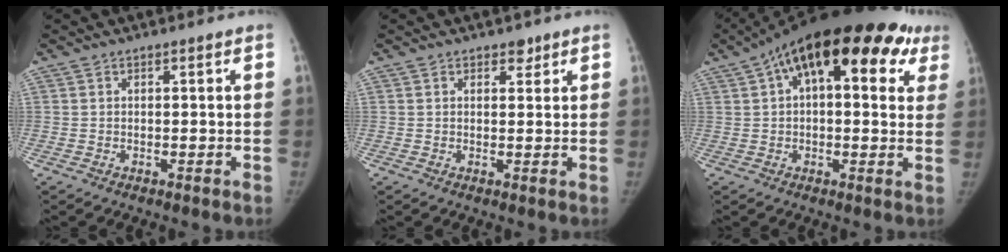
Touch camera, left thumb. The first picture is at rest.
{"total": 1.7, "force": [1.1, 1.1, 0.5], "torque": [0.008, -0.007, 0.014]}
{"total": 25.1, "force": [11.0, 11.7, 19.3], "torque": [-0.265, 0.048, 0.153]}